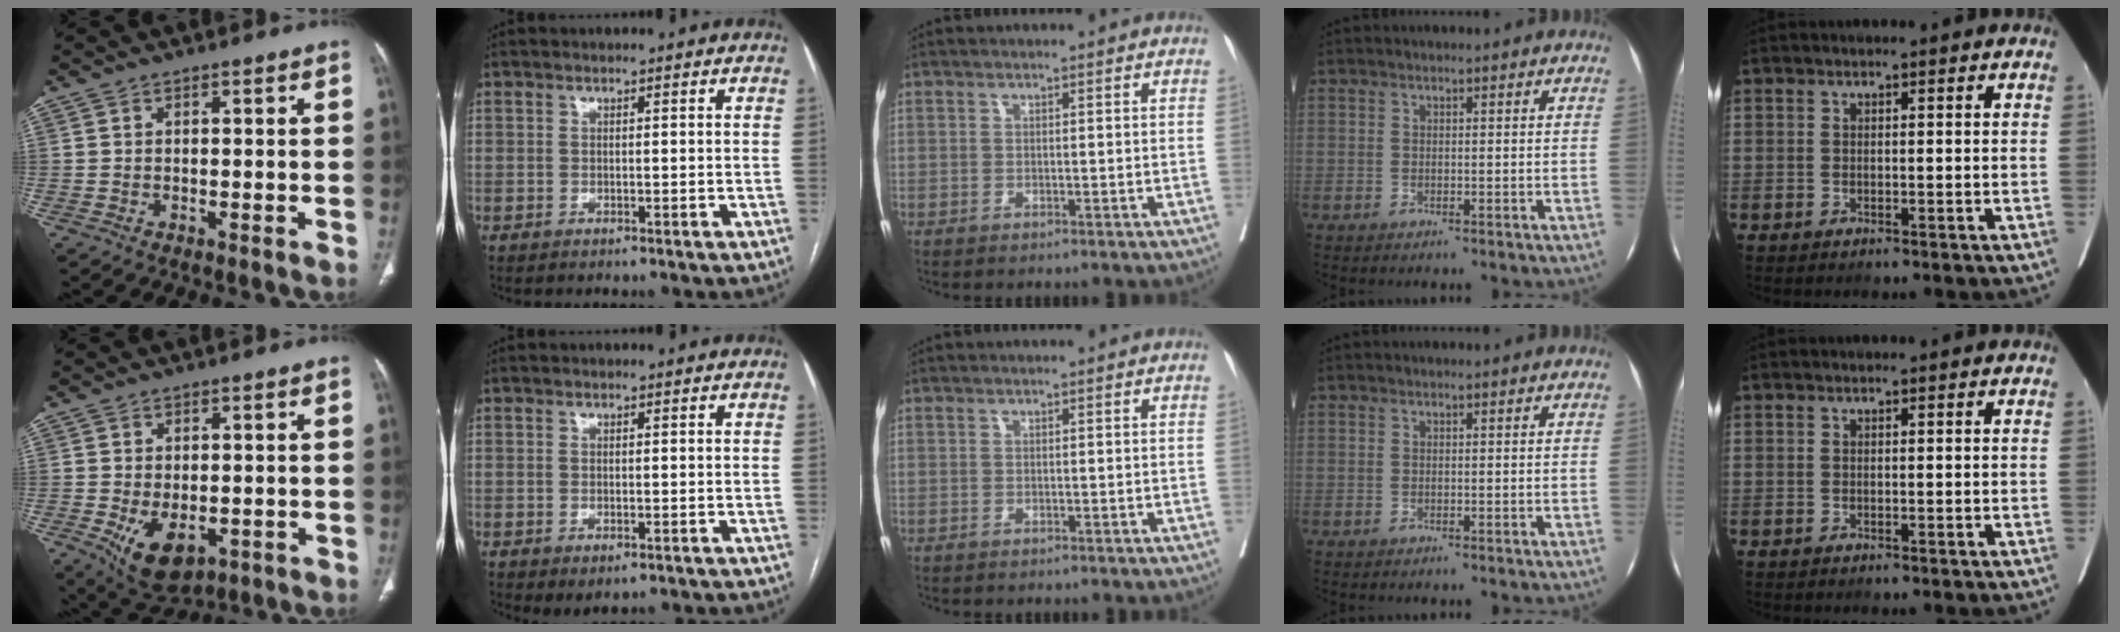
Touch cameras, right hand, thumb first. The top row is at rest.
{"thumb": {"total": 9.1, "force": [-3.0, 5.5, 6.7], "torque": [-0.099, -0.003, -0.031]}, "index": {"total": 2.2, "force": [-0.9, 1.1, 1.7], "torque": [-0.024, -0.004, -0.002]}}